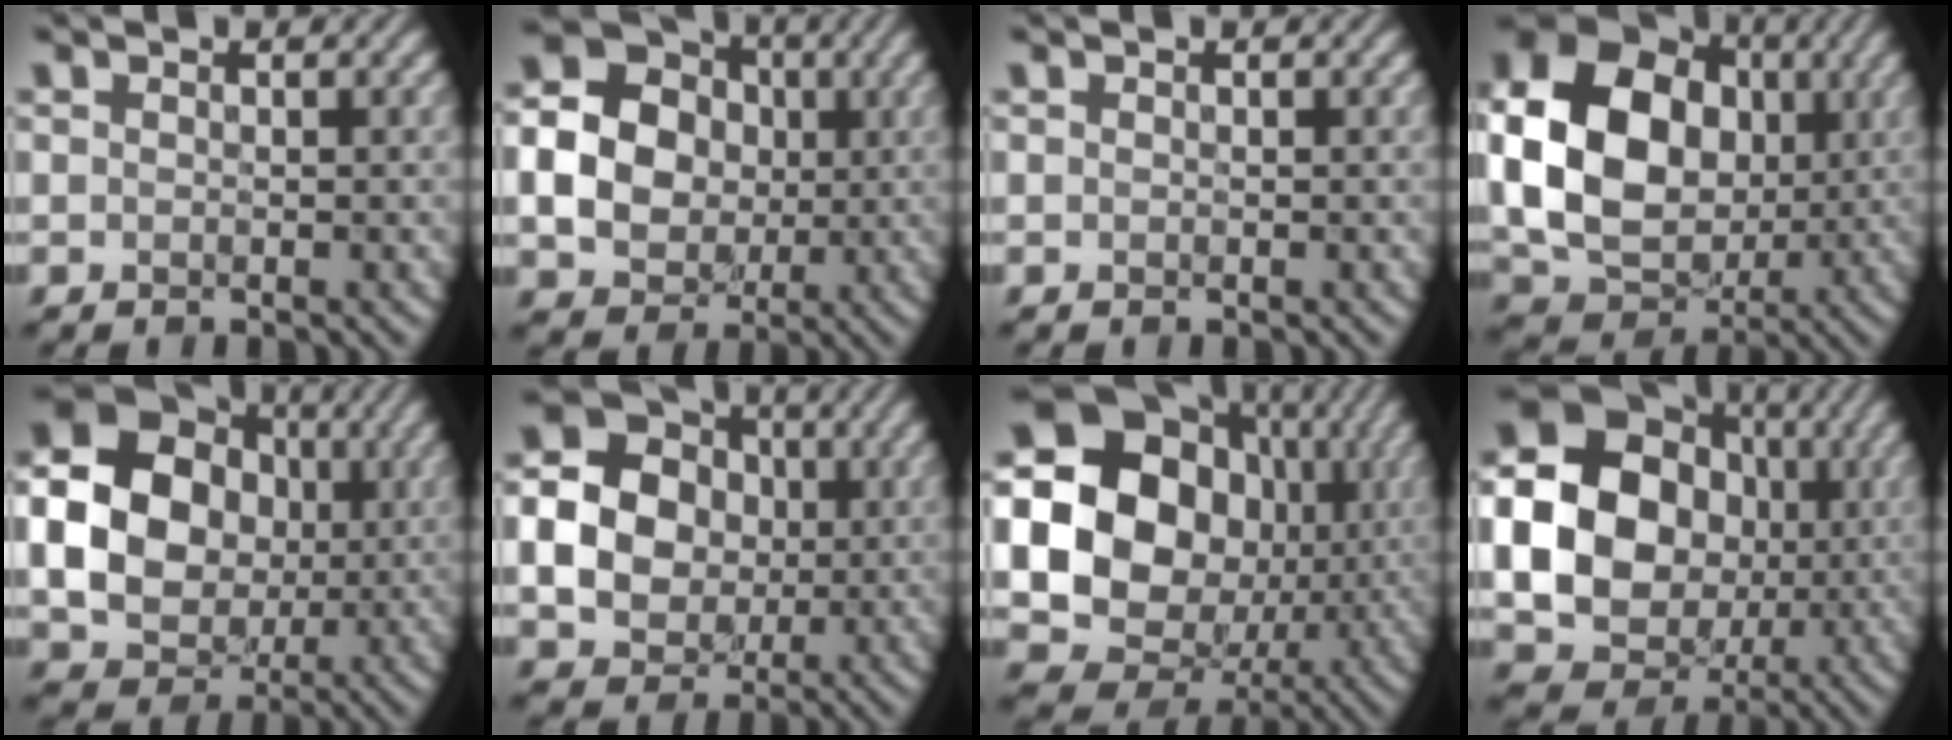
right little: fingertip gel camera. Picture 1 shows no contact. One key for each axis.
{"total": 12.7, "fx": 0.8, "fy": 11.7, "fz": 5.0, "tx": -0.131, "ty": 0.012, "tz": 0.011}
{"total": 0.0}
{"total": 14.3, "fx": 0.5, "fy": 11.2, "fz": 8.8, "tx": -0.183, "ty": 0.005, "tz": 0.005}
{"total": 14.8, "fx": 0.9, "fy": 13.1, "fz": 6.9, "tx": -0.175, "ty": 0.016, "tz": 0.007}
{"total": 14.2, "fx": 1.1, "fy": 13.1, "fz": 5.3, "tx": -0.139, "ty": 0.023, "tz": 0.010}
{"total": 21.7, "fx": 1.6, "fy": 19.1, "fz": 10.1, "tx": -0.204, "ty": 0.010, "tz": 0.007}
{"total": 19.8, "fx": 1.1, "fy": 17.8, "fz": 8.7, "tx": -0.201, "ty": 0.014, "tz": -0.007}